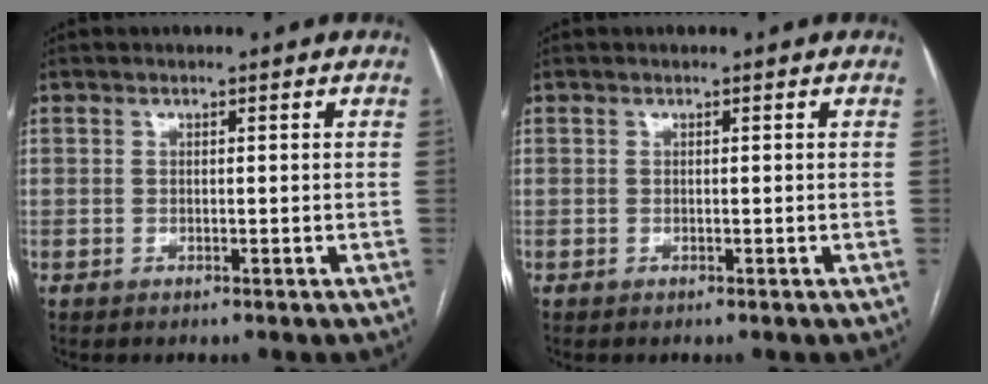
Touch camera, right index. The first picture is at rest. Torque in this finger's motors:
{"motor_torque": [-0.03, 0.03, 0.00, 0.00]}